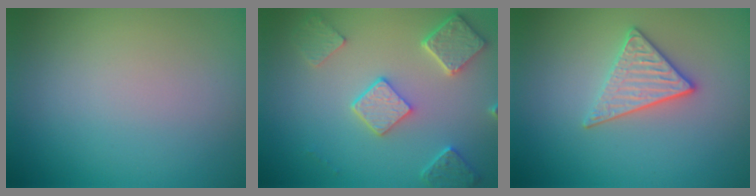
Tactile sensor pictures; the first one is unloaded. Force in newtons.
{"total": 4.9, "press": 4.0, "slide": 2.9}
{"total": 2.9, "press": 2.7, "slide": 1.1}